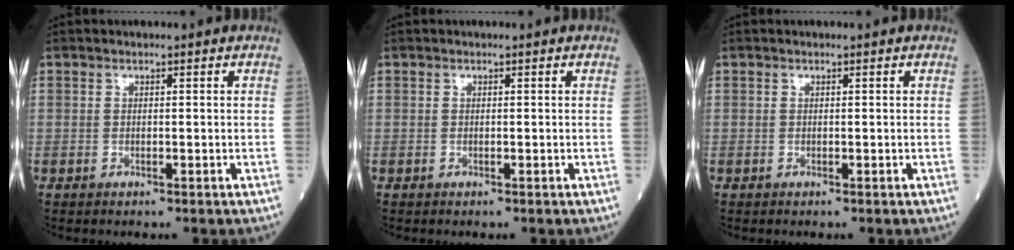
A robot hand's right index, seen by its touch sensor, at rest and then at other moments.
{"total": 0.0}
{"total": 0.0}